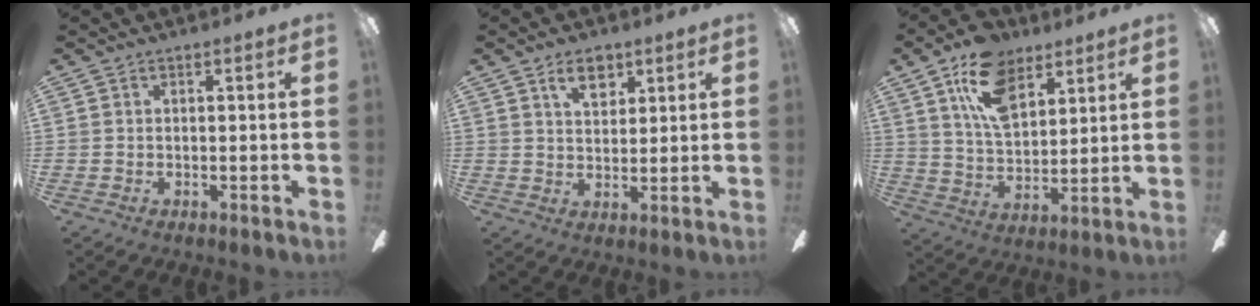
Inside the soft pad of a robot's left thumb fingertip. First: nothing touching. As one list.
[{"total": 6.7, "force": [4.1, 3.6, 4.0], "torque": [-0.056, -0.007, 0.068]}, {"total": 14.8, "force": [9.0, 7.9, 8.7], "torque": [-0.156, -0.020, 0.166]}]